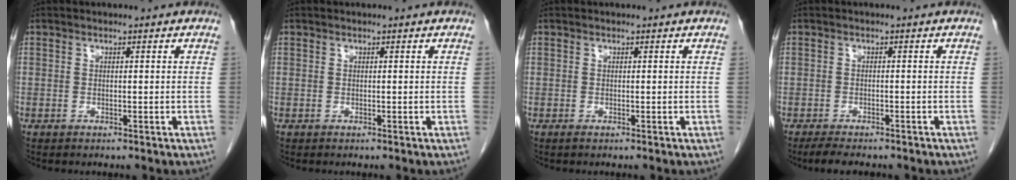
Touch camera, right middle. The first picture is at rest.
{"total": 0.0}
{"total": 0.0}
{"total": 4.5, "force": [-3.8, 1.2, 2.1], "torque": [-0.040, -0.012, -0.055]}